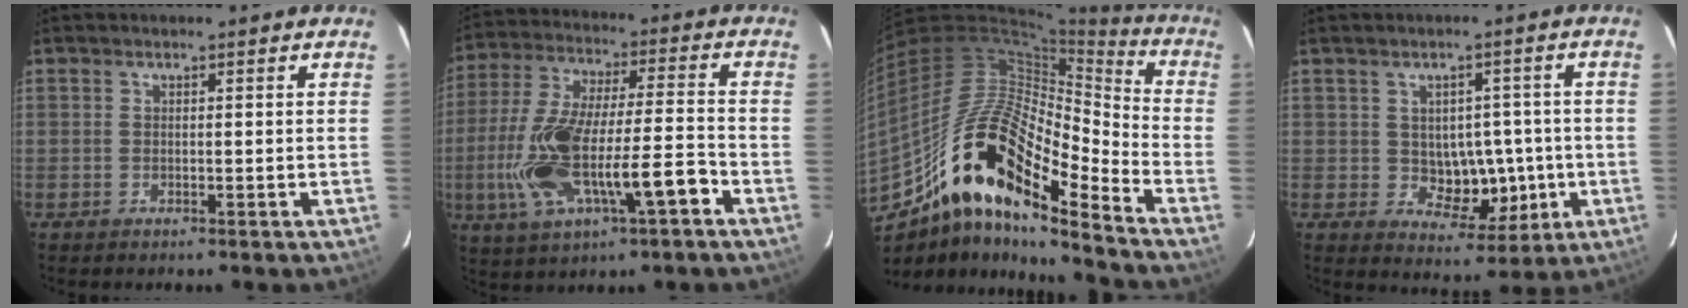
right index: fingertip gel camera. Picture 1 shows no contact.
{"total": 16.6, "force": [-5.7, 3.7, 15.2], "torque": [-0.305, 0.003, -0.094]}
{"total": 21.8, "force": [-12.2, 6.0, 17.0], "torque": [-0.343, 0.021, -0.209]}
{"total": 7.6, "force": [-0.5, 5.2, 5.6], "torque": [-0.068, 0.008, 0.005]}